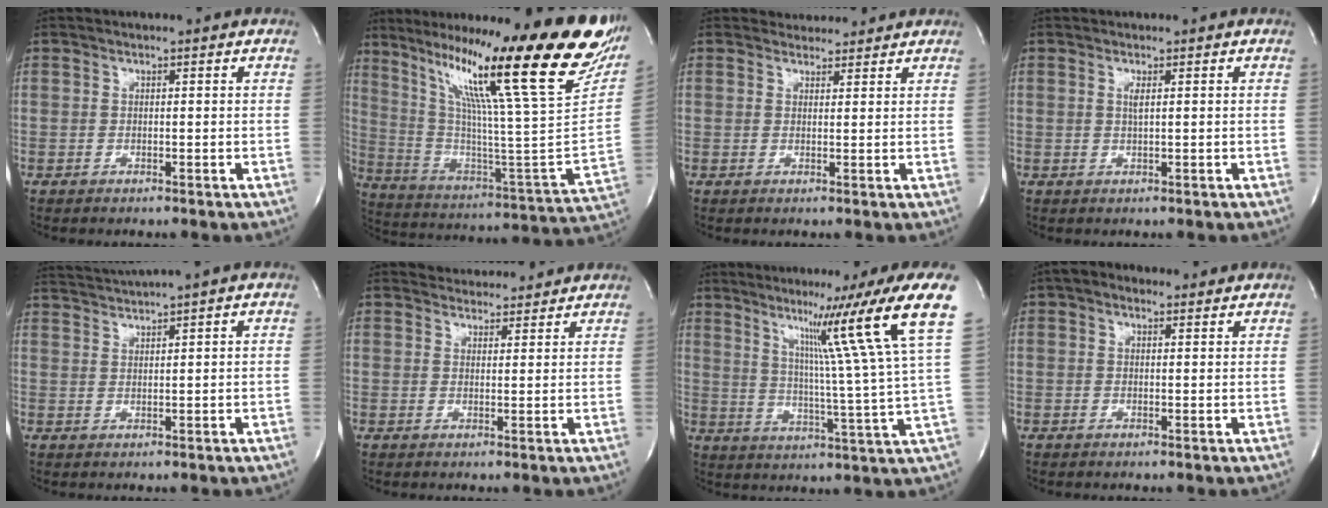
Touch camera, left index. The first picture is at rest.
{"total": 32.4, "force": [21.3, 0.8, 24.3], "torque": [-0.345, -0.049, 0.319]}
{"total": 3.4, "force": [3.2, 1.2, -0.1], "torque": [0.001, 0.006, 0.040]}
{"total": 0.9, "force": [0.3, 0.0, 0.9], "torque": [-0.025, -0.006, 0.005]}
{"total": 3.9, "force": [3.3, -2.0, 0.5], "torque": [-0.016, -0.005, 0.068]}
{"total": 6.3, "force": [6.0, 1.7, 0.7], "torque": [-0.007, 0.009, 0.073]}
{"total": 18.5, "force": [11.6, -2.7, 14.2], "torque": [-0.201, -0.028, 0.133]}
{"total": 3.8, "force": [2.7, 2.0, 1.8], "torque": [-0.029, 0.023, 0.039]}